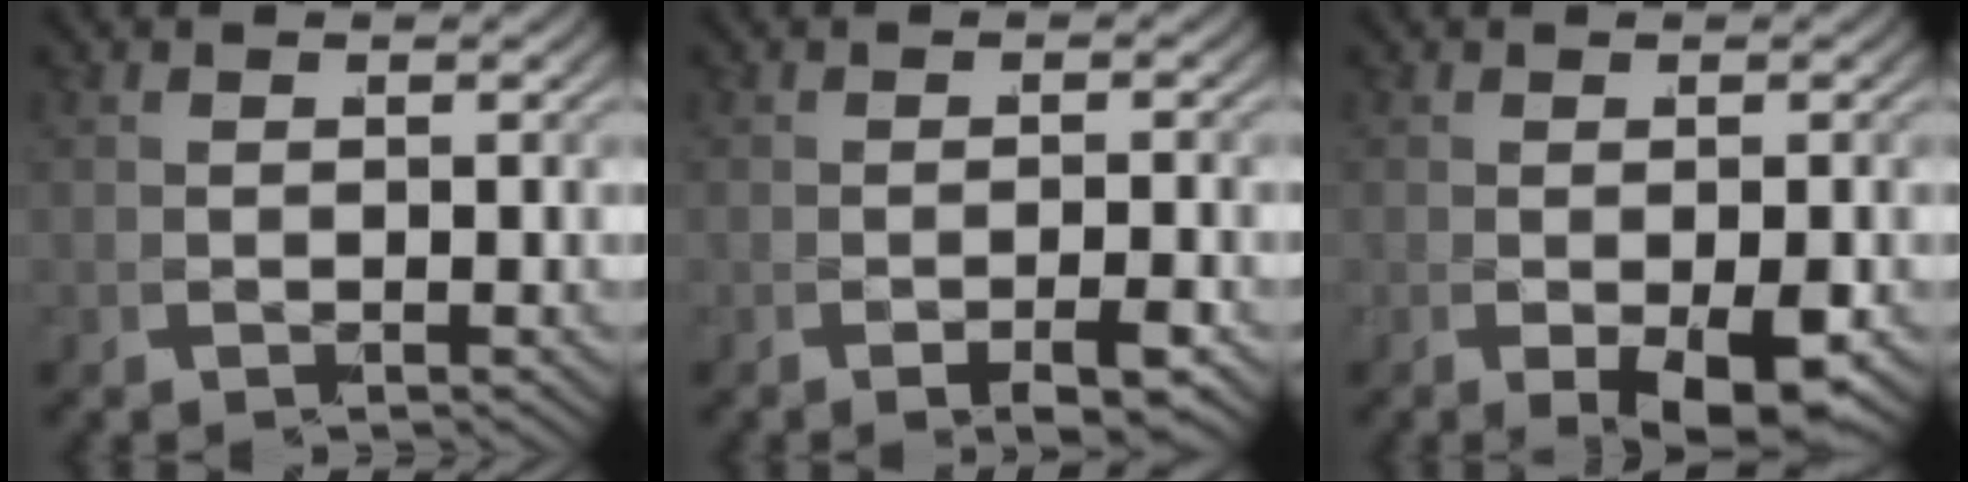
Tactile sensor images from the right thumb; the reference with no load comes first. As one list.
[{"total": 2.0, "force": [-1.3, -0.7, 1.3], "torque": [-0.028, 0.000, -0.019]}, {"total": 3.7, "force": [-1.5, 0.8, 3.3], "torque": [-0.062, -0.014, -0.014]}]